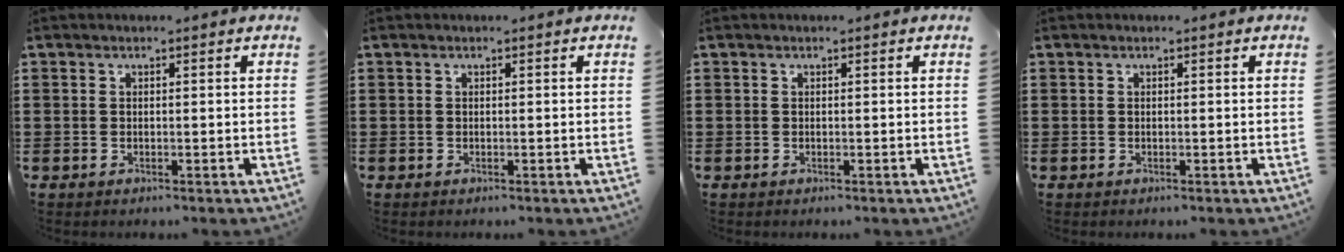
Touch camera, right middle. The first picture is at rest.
{"total": 0.0}
{"total": 0.0}
{"total": 0.0}